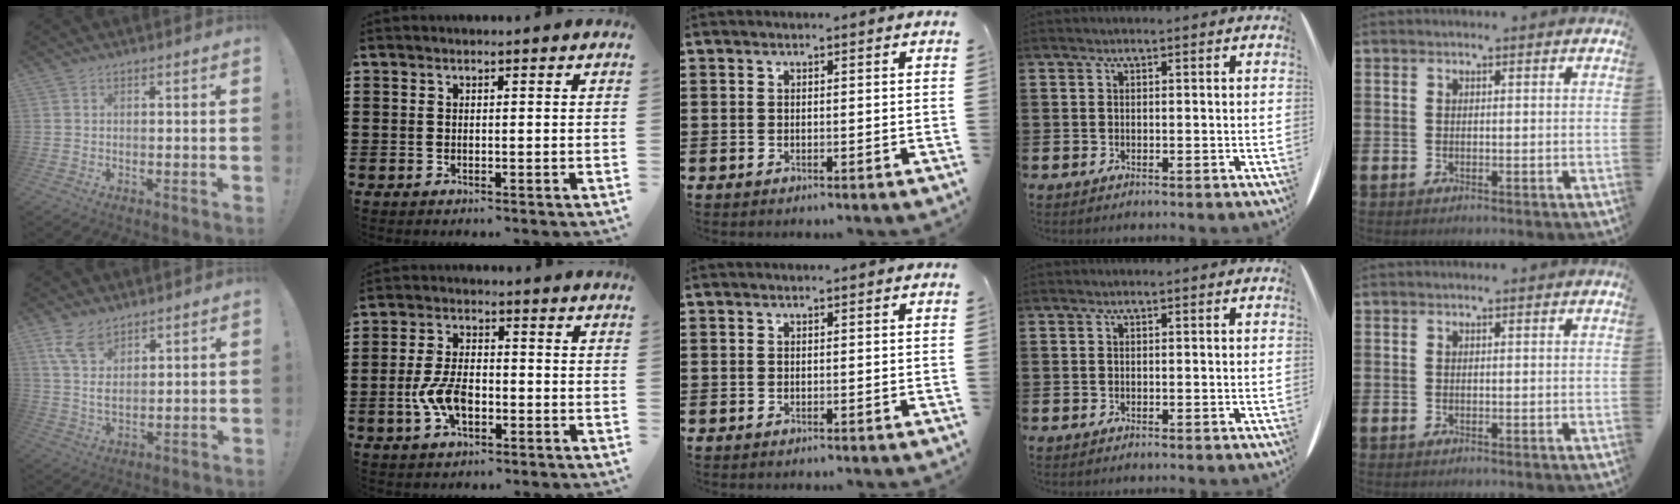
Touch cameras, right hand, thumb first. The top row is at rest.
{"thumb": {"total": 7.8, "force": [5.0, 4.0, 4.4], "torque": [-0.089, -0.020, 0.098]}, "index": {"total": 6.9, "force": [-2.0, 3.4, 5.6], "torque": [-0.137, -0.004, -0.043]}}